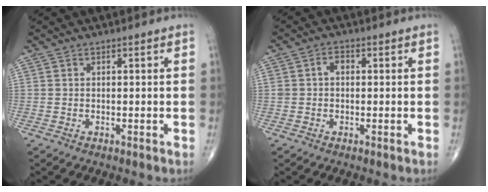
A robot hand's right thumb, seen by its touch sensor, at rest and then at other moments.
{"total": 2.3, "force": [0.1, 1.7, 1.5], "torque": [-0.018, 0.011, 0.000]}